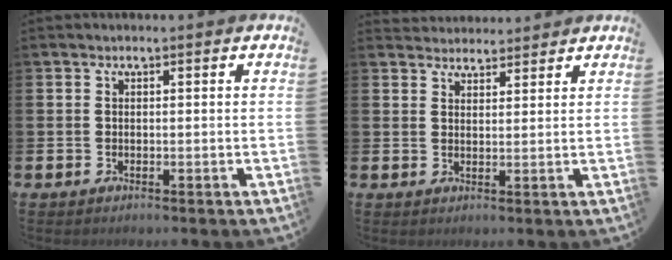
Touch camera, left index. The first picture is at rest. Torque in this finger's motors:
{"motor_torque": [-0.32, -0.66, -0.39, -0.09]}